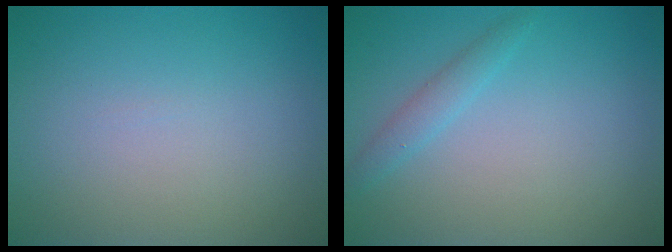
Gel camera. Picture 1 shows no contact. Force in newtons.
{"total": 1.5, "press": 1.5, "slide": 0.1}